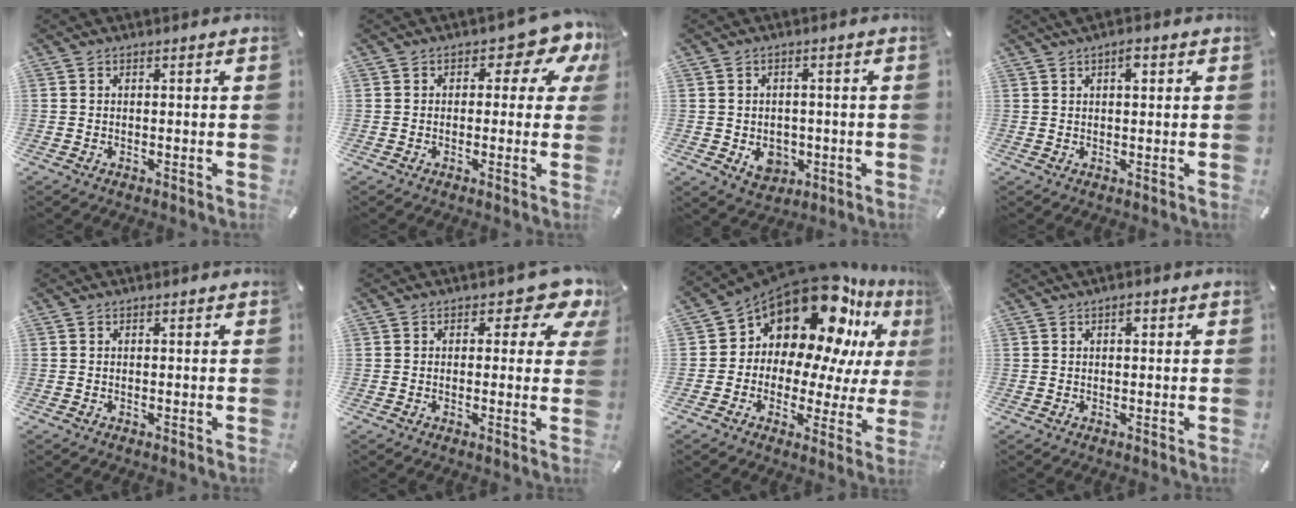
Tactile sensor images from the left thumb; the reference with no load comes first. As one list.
[{"total": 6.7, "force": [2.3, 3.8, 5.0], "torque": [-0.062, -0.011, 0.034]}, {"total": 5.9, "force": [-1.3, 5.1, 2.8], "torque": [-0.021, 0.000, -0.023]}, {"total": 3.0, "force": [1.3, 1.2, 2.4], "torque": [-0.043, 0.004, 0.019]}, {"total": 0.0}, {"total": 6.9, "force": [3.5, 3.6, 4.8], "torque": [-0.046, -0.021, 0.051]}, {"total": 18.2, "force": [11.9, 10.0, 9.5], "torque": [-0.180, -0.114, 0.198]}, {"total": 1.7, "force": [0.6, 0.9, 1.4], "torque": [-0.020, 0.002, 0.008]}]